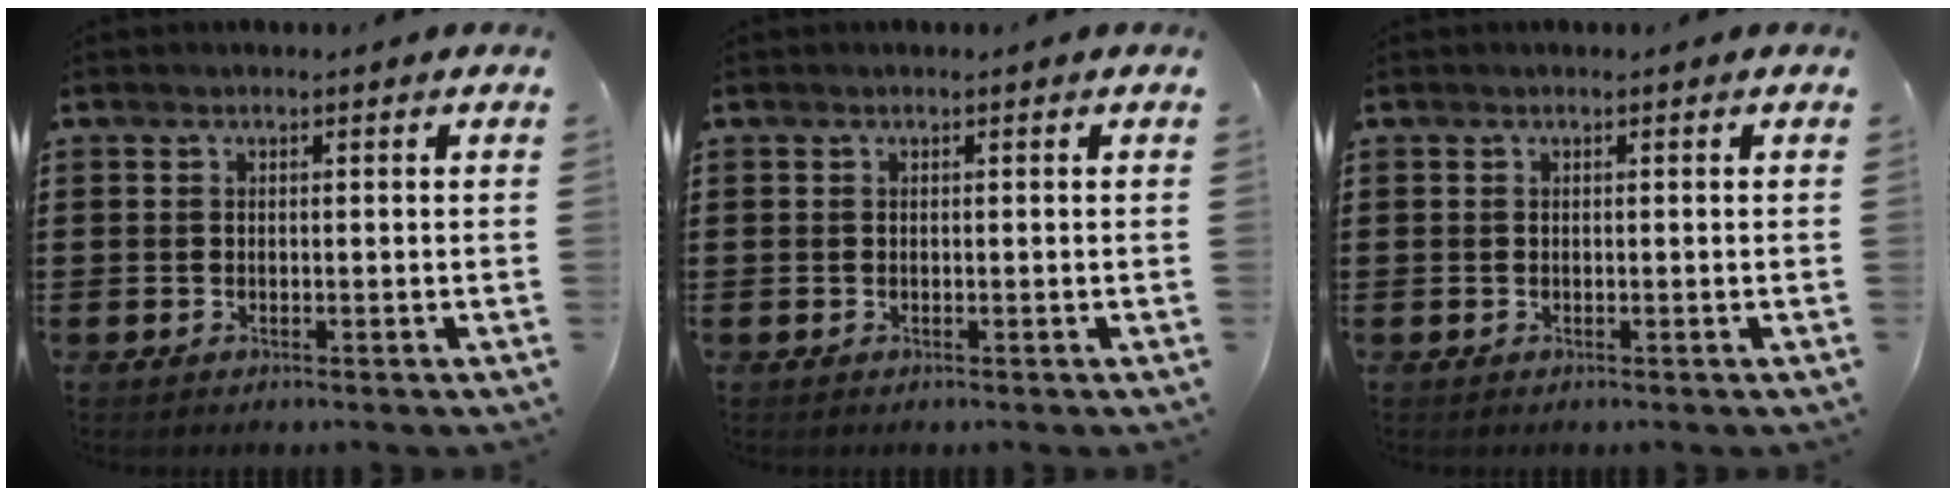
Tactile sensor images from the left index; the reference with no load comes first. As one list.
[{"total": 0.0}, {"total": 0.0}]